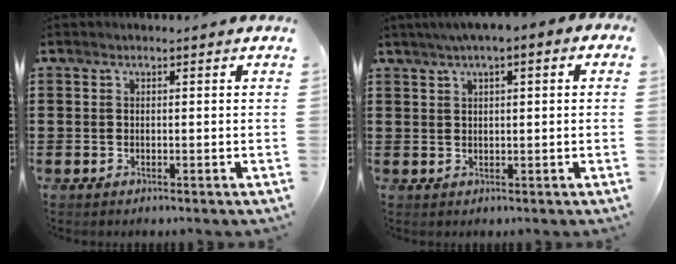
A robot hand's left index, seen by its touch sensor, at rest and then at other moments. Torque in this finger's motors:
{"motor_torque": [2.14, 0.00, 0.83, 0.21]}